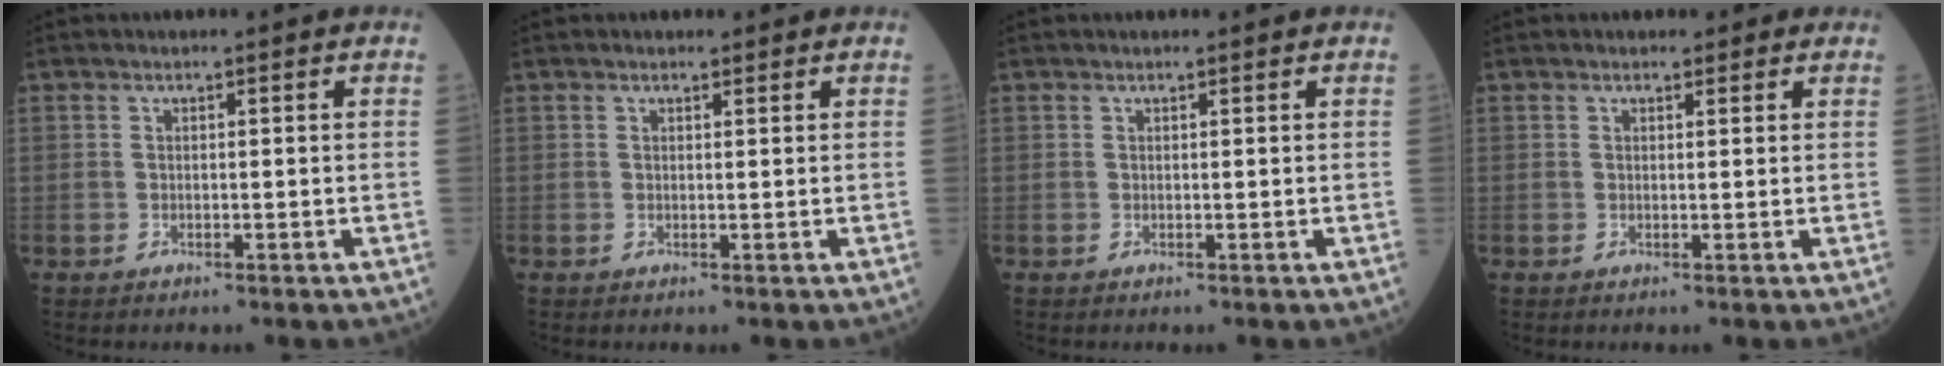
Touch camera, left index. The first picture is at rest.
{"total": 1.0, "force": [0.9, 0.3, 0.2], "torque": [-0.001, 0.004, 0.013]}
{"total": 0.8, "force": [0.8, 0.0, 0.2], "torque": [-0.001, 0.006, 0.012]}
{"total": 1.9, "force": [1.6, 1.0, 0.5], "torque": [0.003, 0.006, 0.014]}